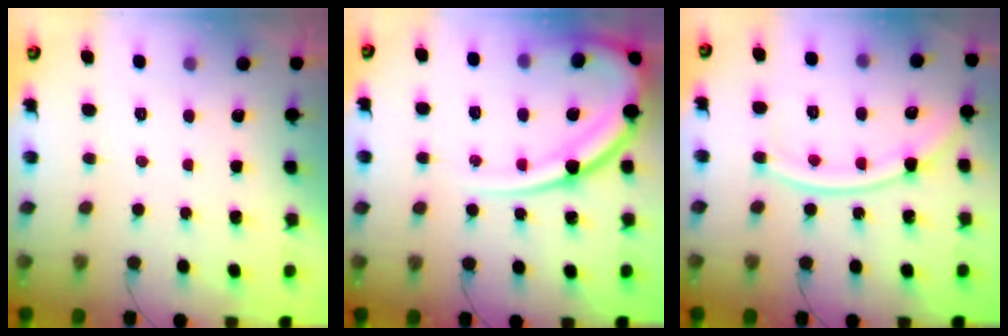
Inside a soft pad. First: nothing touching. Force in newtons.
{"total": 17.0, "press": 17.0, "slide": 1.7}
{"total": 13.1, "press": 13.1, "slide": 1.1}